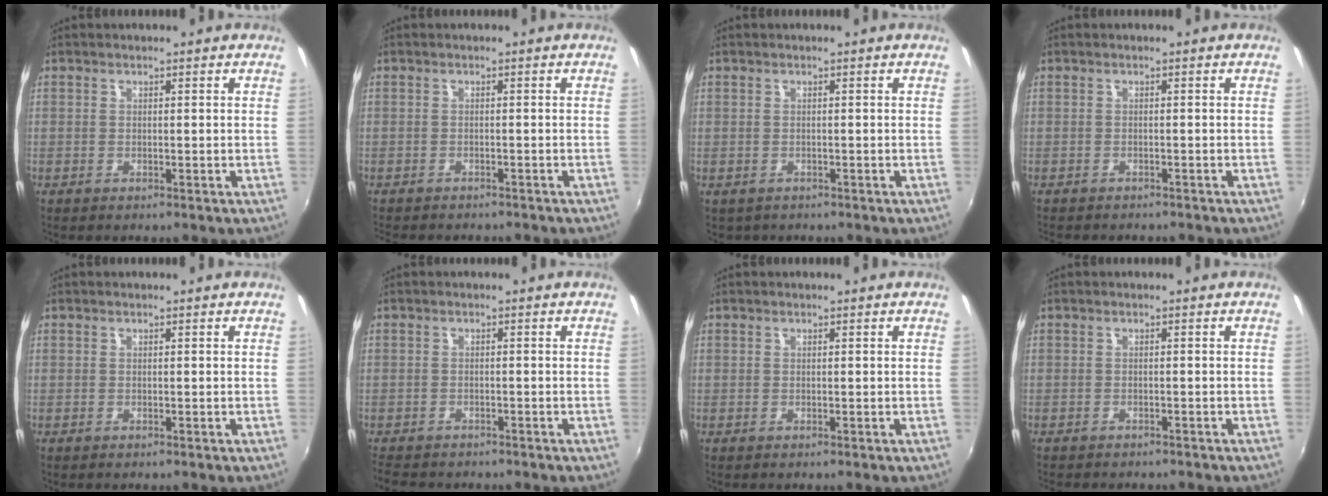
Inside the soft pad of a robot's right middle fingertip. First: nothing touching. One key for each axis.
{"total": 4.9, "fx": -4.4, "fy": 1.3, "fz": 1.5, "tx": -0.041, "ty": -0.016, "tz": -0.066}
{"total": 1.4, "fx": -0.8, "fy": 1.1, "fz": 0.2, "tx": -0.008, "ty": -0.004, "tz": -0.009}
{"total": 3.6, "fx": -3.3, "fy": 0.9, "fz": 1.0, "tx": -0.028, "ty": -0.015, "tz": -0.049}
{"total": 0.0}
{"total": 4.6, "fx": -4.0, "fy": 2.0, "fz": 1.1, "tx": -0.039, "ty": -0.012, "tz": -0.071}
{"total": 0.0}
{"total": 3.1, "fx": -2.9, "fy": 0.9, "fz": 0.9, "tx": -0.025, "ty": -0.014, "tz": -0.042}